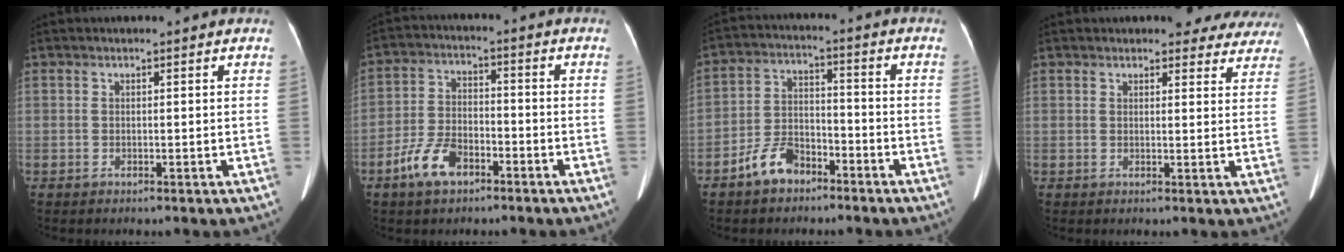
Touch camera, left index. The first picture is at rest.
{"total": 7.7, "force": [-4.7, 3.7, 4.8], "torque": [-0.110, 0.006, -0.088]}
{"total": 7.3, "force": [-5.1, 3.9, 3.6], "torque": [-0.082, 0.013, -0.092]}
{"total": 7.9, "force": [7.3, 3.0, 1.0], "torque": [0.026, -0.009, 0.056]}